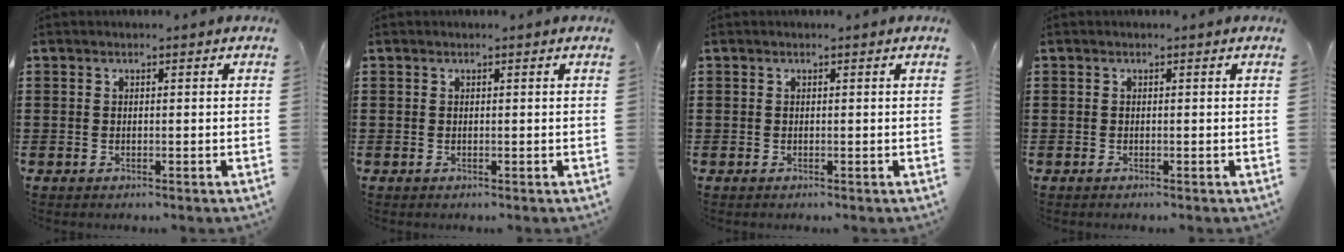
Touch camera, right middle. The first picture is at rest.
{"total": 0.0}
{"total": 0.0}
{"total": 0.0}